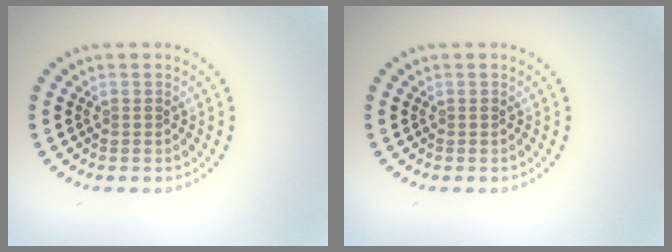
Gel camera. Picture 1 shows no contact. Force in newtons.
{"total": 0.0}